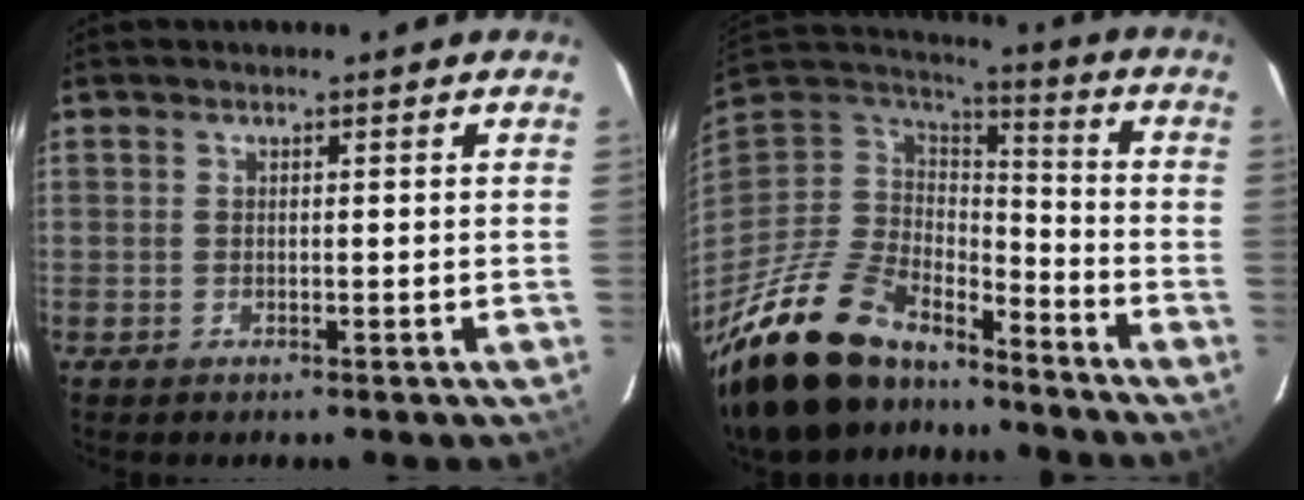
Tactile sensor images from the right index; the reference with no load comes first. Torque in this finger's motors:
{"motor_torque": [0.54, -1.04, 0.84, 0.21]}